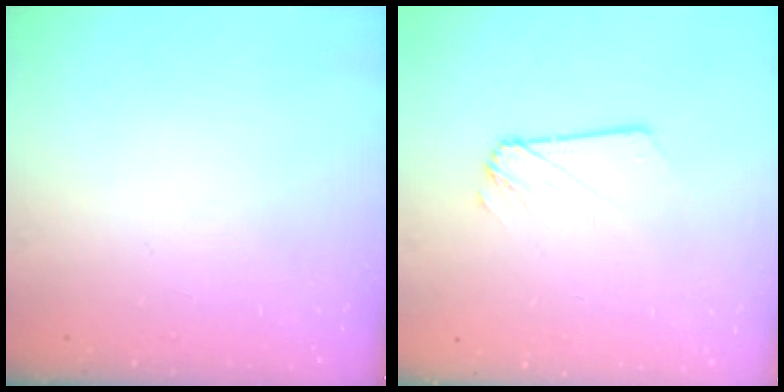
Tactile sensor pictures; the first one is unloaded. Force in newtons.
{"total": 1.8, "press": 1.8, "slide": 0.2}